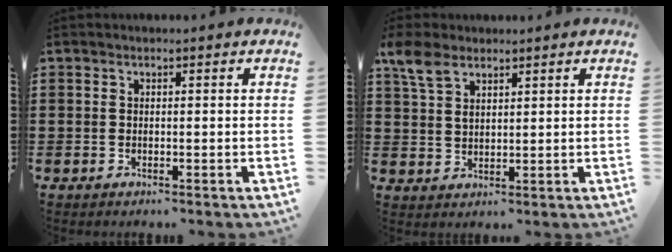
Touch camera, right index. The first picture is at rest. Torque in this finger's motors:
{"motor_torque": [0.36, 0.77, 0.40, 0.06]}